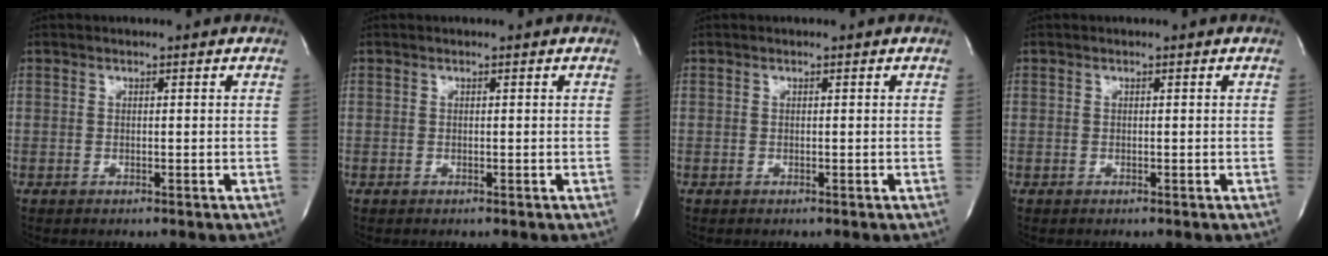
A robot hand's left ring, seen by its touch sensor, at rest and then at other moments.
{"total": 0.0}
{"total": 0.0}
{"total": 0.0}